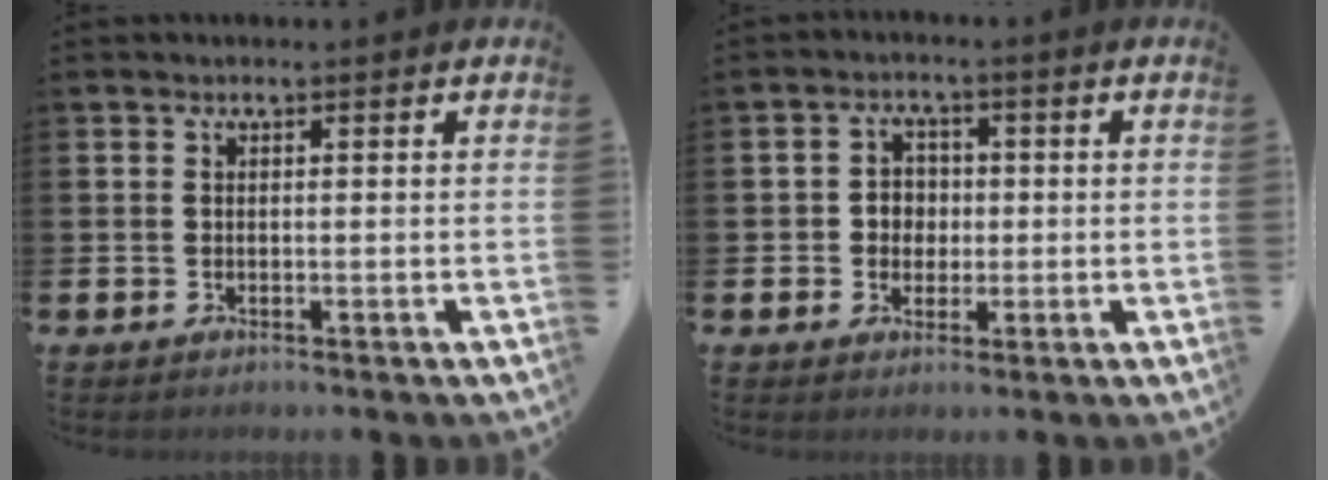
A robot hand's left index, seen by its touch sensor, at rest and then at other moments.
{"total": 3.1, "force": [0.2, 3.0, 0.9], "torque": [-0.016, 0.004, -0.004]}